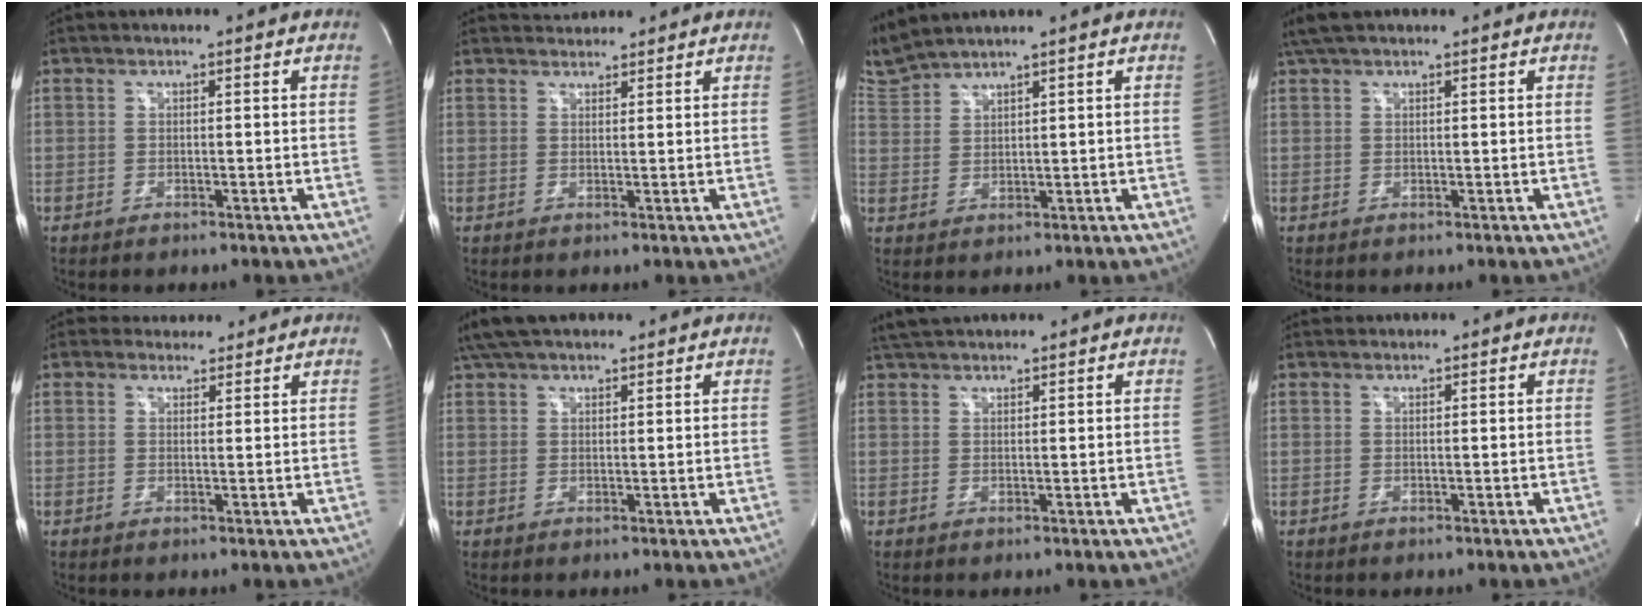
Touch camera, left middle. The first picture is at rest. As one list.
[{"total": 3.0, "force": [2.9, 0.8, 0.0], "torque": [-0.003, 0.021, 0.047]}, {"total": 5.2, "force": [5.0, -0.7, 1.0], "torque": [-0.043, 0.014, 0.114]}, {"total": 4.4, "force": [3.6, 1.2, 2.4], "torque": [-0.049, 0.034, 0.068]}, {"total": 3.4, "force": [3.0, 1.4, -0.1], "torque": [0.003, 0.010, 0.041]}, {"total": 9.4, "force": [7.8, 3.0, 4.3], "torque": [-0.069, 0.045, 0.135]}, {"total": 4.8, "force": [4.3, 1.1, 1.8], "torque": [-0.034, 0.035, 0.078]}, {"total": 1.2, "force": [1.1, 0.3, -0.1], "torque": [-0.005, 0.018, 0.022]}]